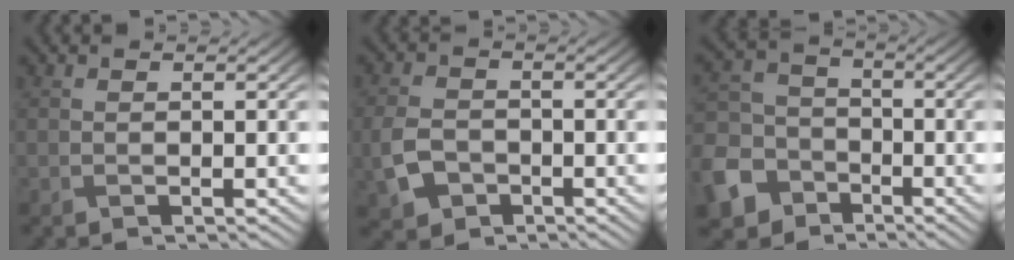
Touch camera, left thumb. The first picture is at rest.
{"total": 4.9, "force": [-1.9, 3.6, 2.8], "torque": [-0.081, -0.009, -0.037]}
{"total": 11.0, "force": [-6.0, 8.3, 3.8], "torque": [-0.120, -0.044, -0.131]}